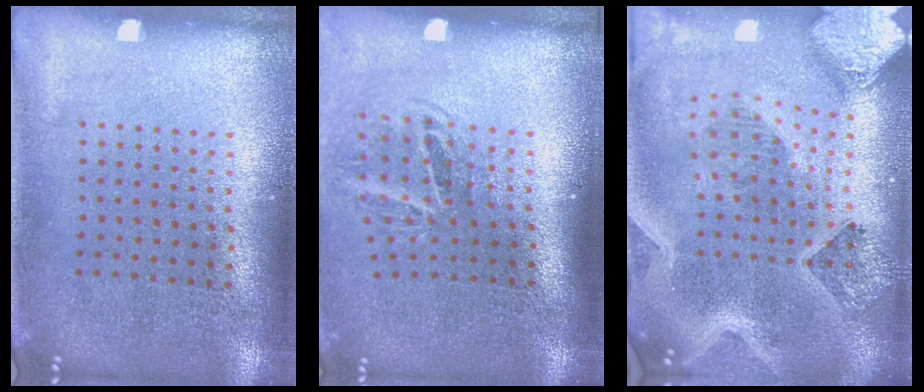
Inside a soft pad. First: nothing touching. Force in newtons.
{"total": 1.8, "press": 1.2, "slide": 1.3}
{"total": 3.6, "press": 2.9, "slide": 2.1}